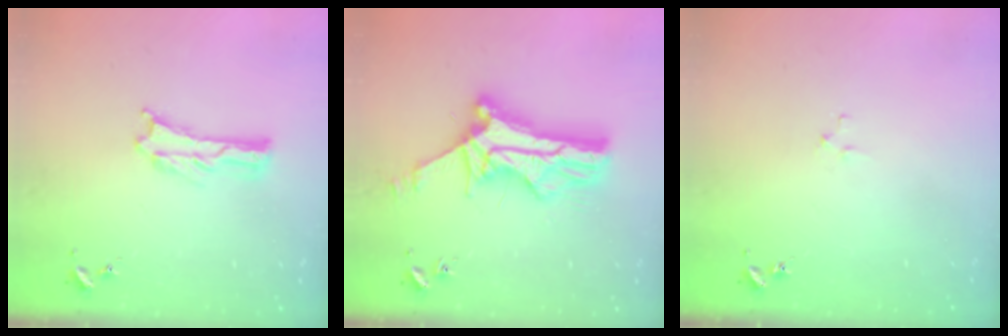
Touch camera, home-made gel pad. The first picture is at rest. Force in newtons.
{"total": 11.6, "press": 11.6, "slide": 1.1}
{"total": 1.8, "press": 1.8, "slide": 0.1}